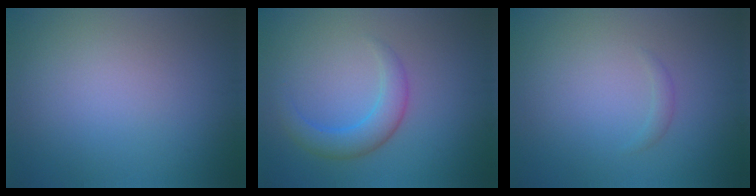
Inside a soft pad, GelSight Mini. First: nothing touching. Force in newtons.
{"total": 3.3, "press": 3.3, "slide": 0.1}
{"total": 0.7, "press": 0.7, "slide": 0.1}